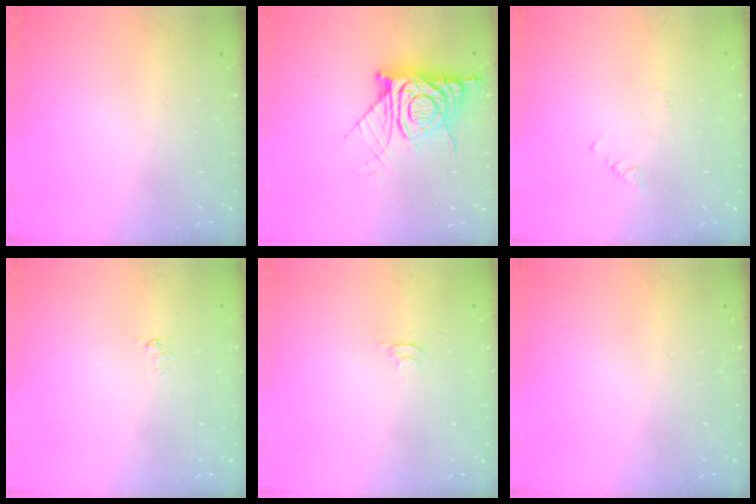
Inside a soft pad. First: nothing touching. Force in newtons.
{"total": 12.2, "press": 12.1, "slide": 1.3}
{"total": 1.8, "press": 1.7, "slide": 0.4}
{"total": 3.3, "press": 3.2, "slide": 0.7}
{"total": 3.4, "press": 3.4, "slide": 0.4}
{"total": 0.0}